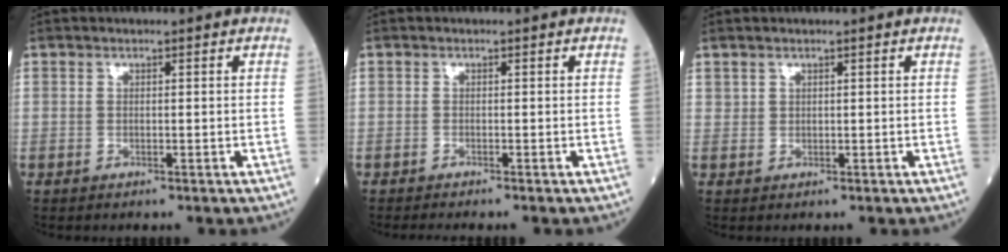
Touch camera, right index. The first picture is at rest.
{"total": 2.6, "force": [-2.3, -0.2, 1.3], "torque": [-0.012, -0.002, -0.033]}
{"total": 0.6, "force": [0.4, 0.4, 0.0], "torque": [0.006, 0.000, 0.006]}